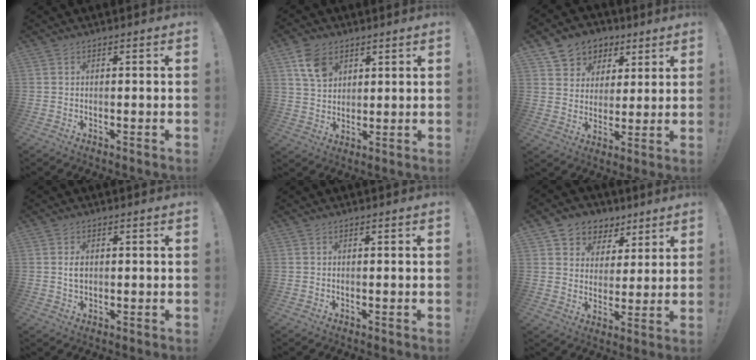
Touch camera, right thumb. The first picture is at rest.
{"total": 9.3, "force": [5.0, 6.5, 4.4], "torque": [-0.070, -0.017, 0.100]}
{"total": 8.5, "force": [4.1, 7.3, 1.3], "torque": [-0.019, -0.029, 0.085]}
{"total": 2.6, "force": [0.2, 1.9, 1.8], "torque": [-0.027, 0.001, 0.002]}
{"total": 0.0}
{"total": 7.7, "force": [4.0, 6.5, 0.9], "torque": [-0.009, -0.028, 0.081]}